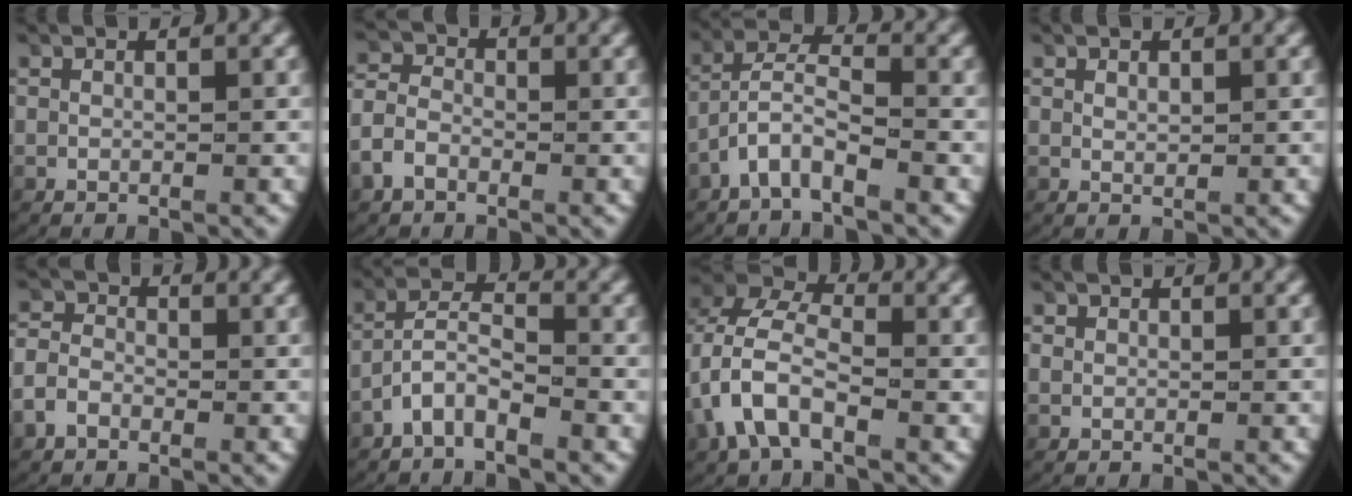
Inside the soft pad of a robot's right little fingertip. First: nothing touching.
{"total": 2.9, "force": [-1.0, 2.4, 1.3], "torque": [-0.036, -0.009, -0.020]}
{"total": 4.0, "force": [-1.8, 2.5, 2.6], "torque": [-0.060, -0.006, -0.038]}
{"total": 0.6, "force": [0.4, 0.2, 0.4], "torque": [-0.010, -0.006, 0.014]}
{"total": 2.5, "force": [-1.1, 2.0, 1.0], "torque": [-0.027, -0.007, -0.021]}
{"total": 3.8, "force": [-2.3, 2.2, 2.1], "torque": [-0.045, -0.004, -0.048]}
{"total": 6.4, "force": [0.2, 4.7, 4.3], "torque": [-0.101, 0.000, -0.003]}
{"total": 0.7, "force": [0.1, 0.6, 0.2], "torque": [-0.009, -0.003, 0.005]}